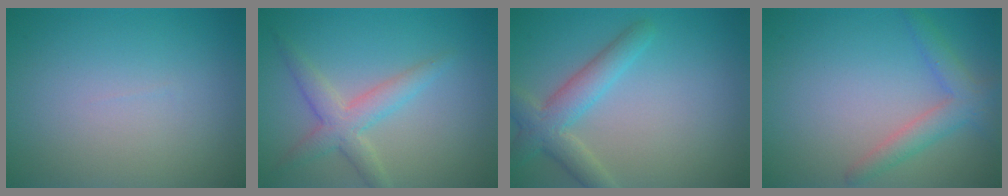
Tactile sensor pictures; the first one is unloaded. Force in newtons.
{"total": 3.4, "press": 3.4, "slide": 0.0}
{"total": 3.9, "press": 3.9, "slide": 0.2}
{"total": 2.9, "press": 2.9, "slide": 0.1}